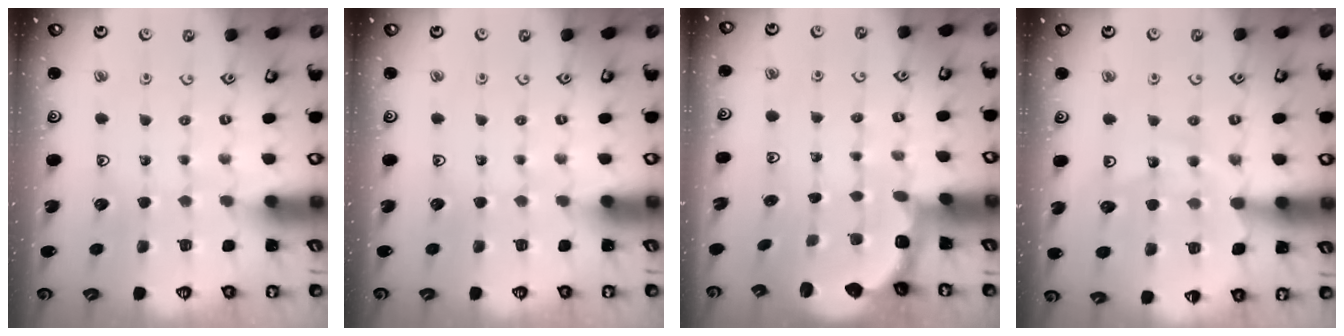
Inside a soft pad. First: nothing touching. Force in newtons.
{"total": 0.0}
{"total": 2.9, "press": 2.4, "slide": 1.6}
{"total": 12.9, "press": 12.4, "slide": 3.4}